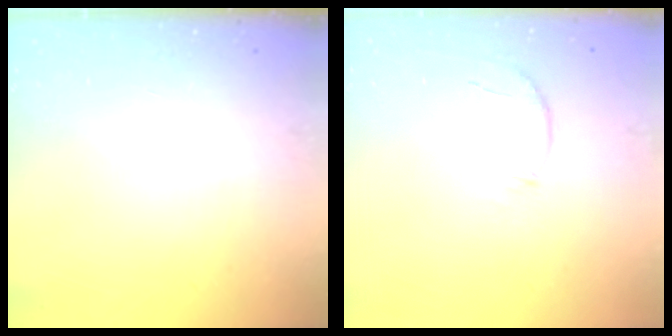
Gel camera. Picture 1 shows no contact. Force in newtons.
{"total": 6.9, "press": 6.7, "slide": 1.8}